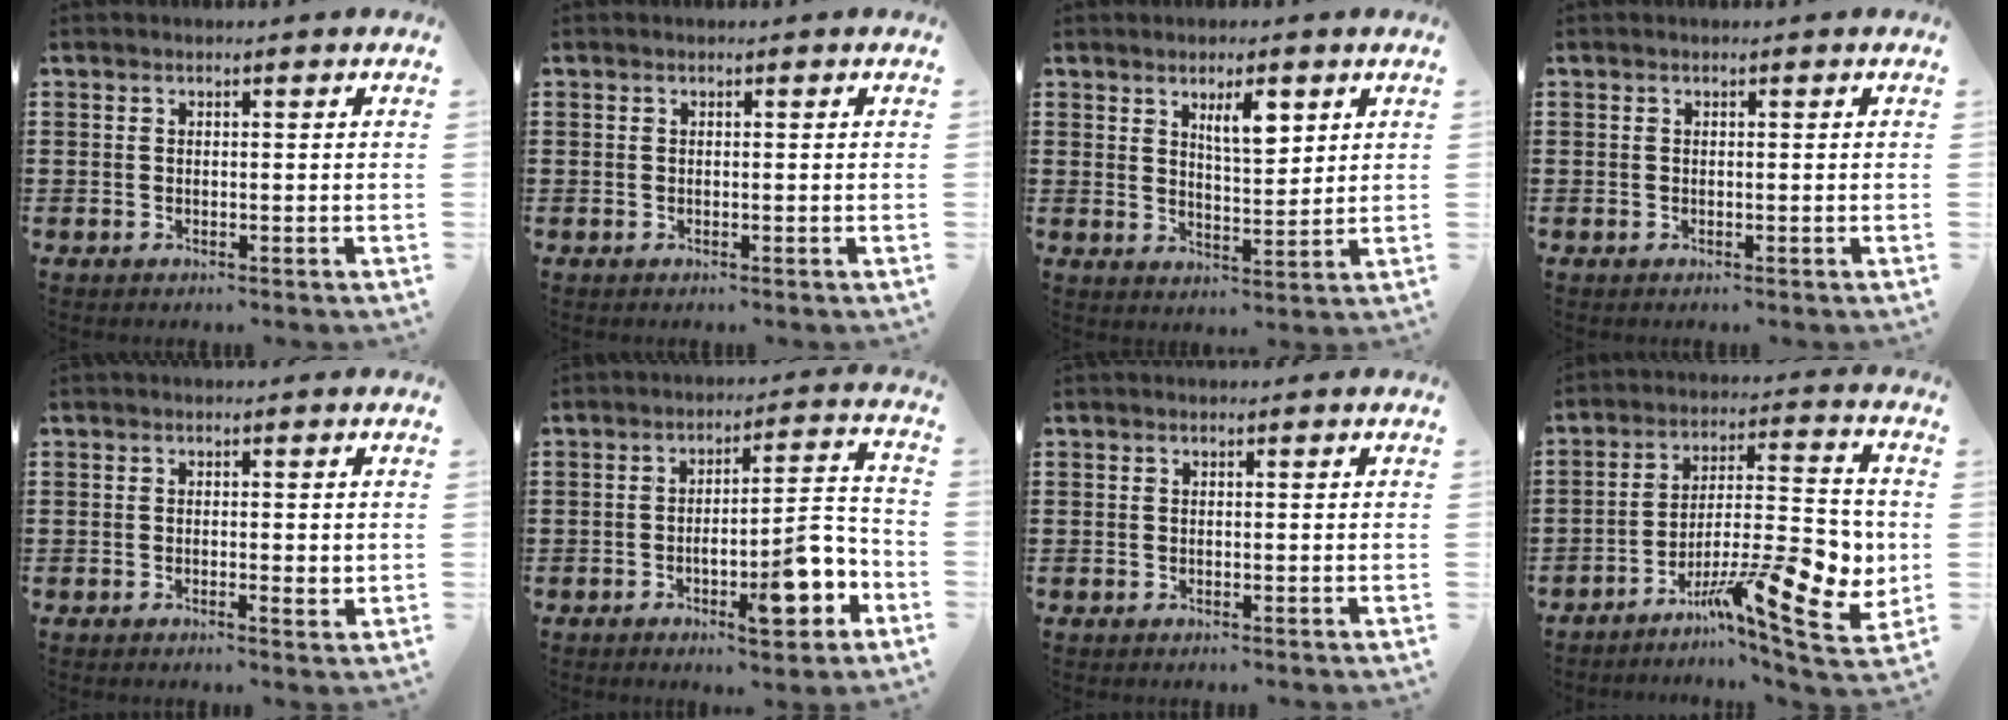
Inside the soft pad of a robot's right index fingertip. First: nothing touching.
{"total": 0.0}
{"total": 5.1, "force": [2.7, 1.8, 3.9], "torque": [-0.067, 0.000, 0.043]}
{"total": 0.0}
{"total": 1.5, "force": [-0.3, 0.4, 1.4], "torque": [-0.026, -0.001, -0.005]}
{"total": 10.3, "force": [-4.5, 3.4, 8.6], "torque": [-0.107, 0.006, -0.073]}
{"total": 0.0}
{"total": 14.4, "force": [-6.0, 5.1, 12.0], "torque": [-0.151, 0.002, -0.104]}